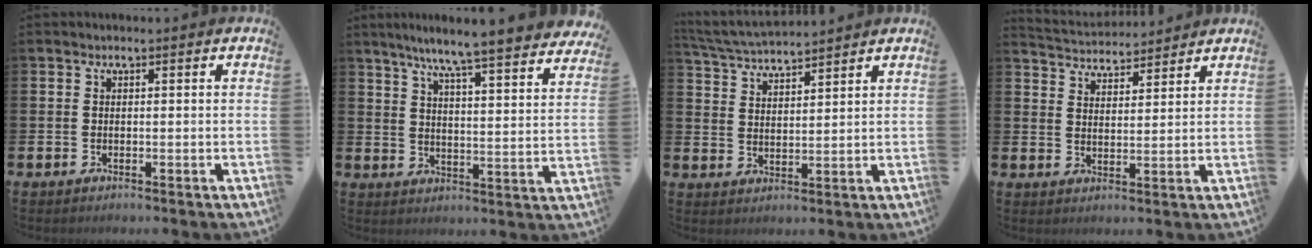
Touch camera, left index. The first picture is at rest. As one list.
[{"total": 7.4, "force": [6.8, -0.2, 3.0], "torque": [-0.078, -0.052, 0.113]}, {"total": 4.8, "force": [4.8, 0.4, 0.7], "torque": [-0.031, -0.026, 0.084]}, {"total": 4.2, "force": [4.2, 0.7, -0.3], "torque": [-0.011, -0.027, 0.074]}]